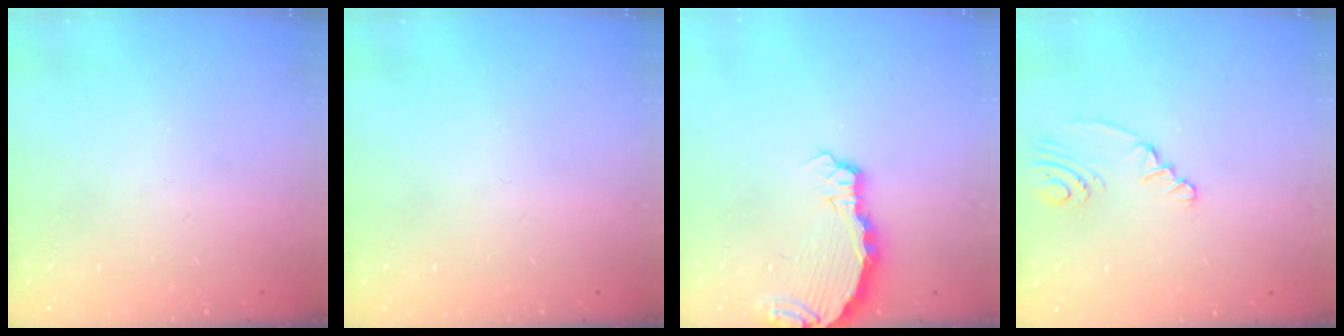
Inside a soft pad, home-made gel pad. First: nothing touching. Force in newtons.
{"total": 0.0}
{"total": 4.1, "press": 4.1, "slide": 0.4}
{"total": 2.9, "press": 2.7, "slide": 0.9}